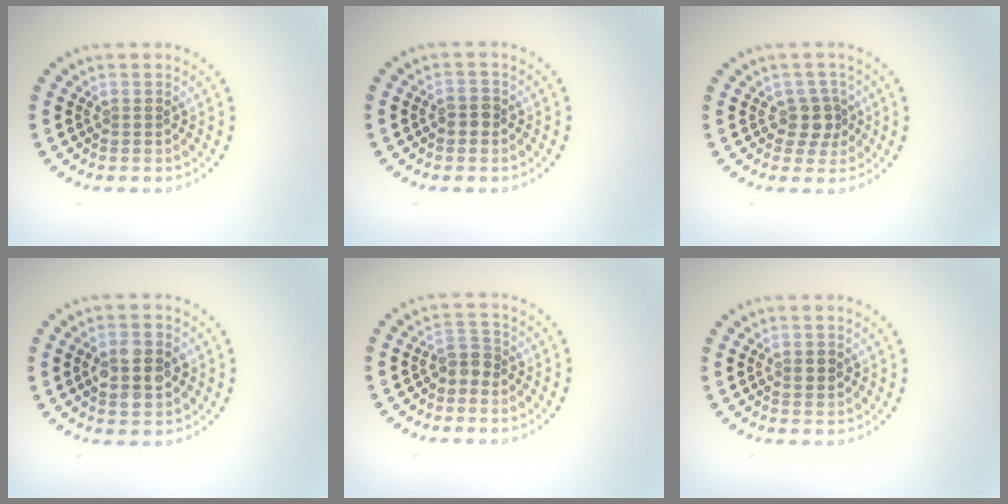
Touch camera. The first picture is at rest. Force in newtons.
{"total": 1.4, "press": 1.4, "slide": 0.3}
{"total": 2.2, "press": 1.8, "slide": 1.3}
{"total": 4.0, "press": 4.0, "slide": 0.2}
{"total": 1.8, "press": 1.5, "slide": 0.9}
{"total": 1.2, "press": 1.2, "slide": 0.2}